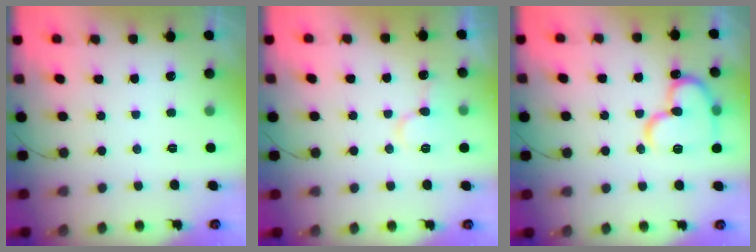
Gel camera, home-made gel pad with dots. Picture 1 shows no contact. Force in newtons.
{"total": 9.1, "press": 9.1, "slide": 1.2}
{"total": 16.4, "press": 16.3, "slide": 2.0}